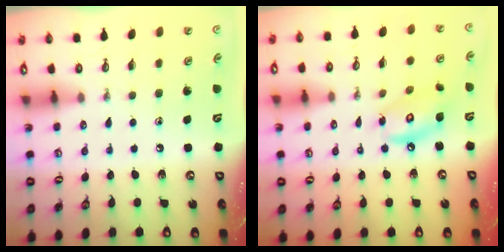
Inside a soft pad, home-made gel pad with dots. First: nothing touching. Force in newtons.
{"total": 10.2, "press": 10.2, "slide": 0.7}